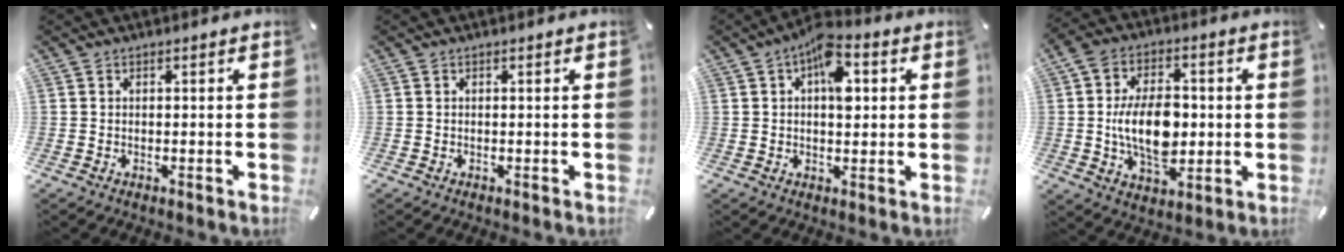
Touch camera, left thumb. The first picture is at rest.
{"total": 0.0}
{"total": 8.7, "force": [2.2, 4.9, 6.9], "torque": [-0.085, -0.006, 0.033]}
{"total": 13.7, "force": [-0.5, 8.8, 10.5], "torque": [-0.199, -0.001, -0.007]}